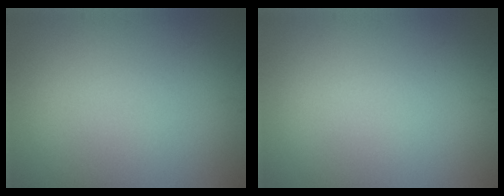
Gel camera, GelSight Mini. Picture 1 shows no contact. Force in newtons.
{"total": 0.0}